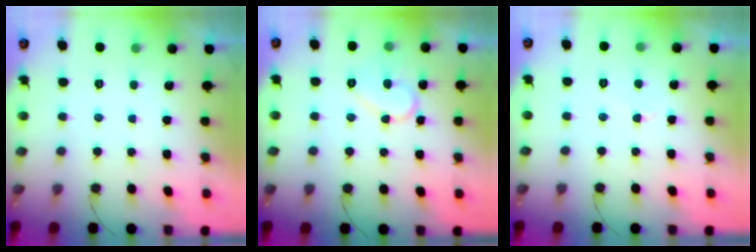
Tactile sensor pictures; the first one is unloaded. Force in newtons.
{"total": 10.5, "press": 10.5, "slide": 1.0}
{"total": 2.5, "press": 2.4, "slide": 0.3}